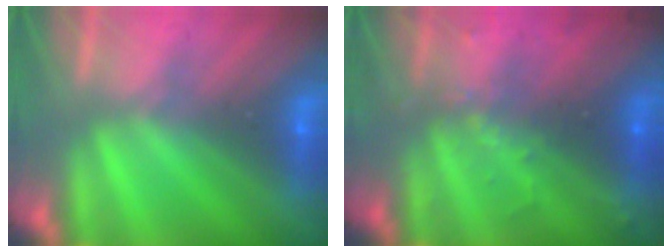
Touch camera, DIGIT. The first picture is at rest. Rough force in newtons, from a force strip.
{"total": 2.9}